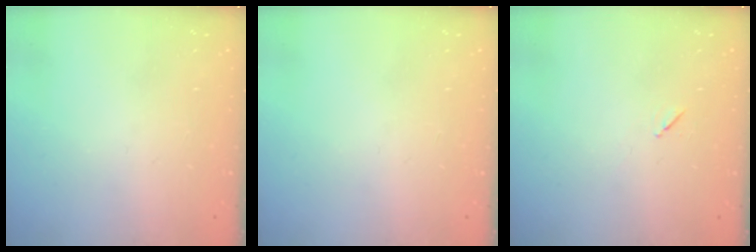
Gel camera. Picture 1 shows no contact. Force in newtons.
{"total": 0.0}
{"total": 4.3, "press": 3.9, "slide": 1.8}